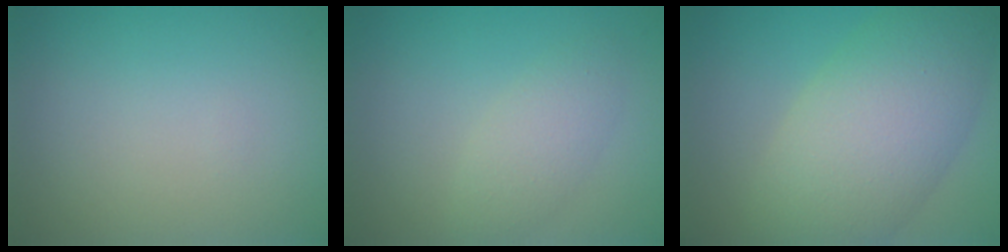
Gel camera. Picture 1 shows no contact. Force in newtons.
{"total": 2.4, "press": 2.4, "slide": 0.2}
{"total": 8.9, "press": 8.9, "slide": 0.6}